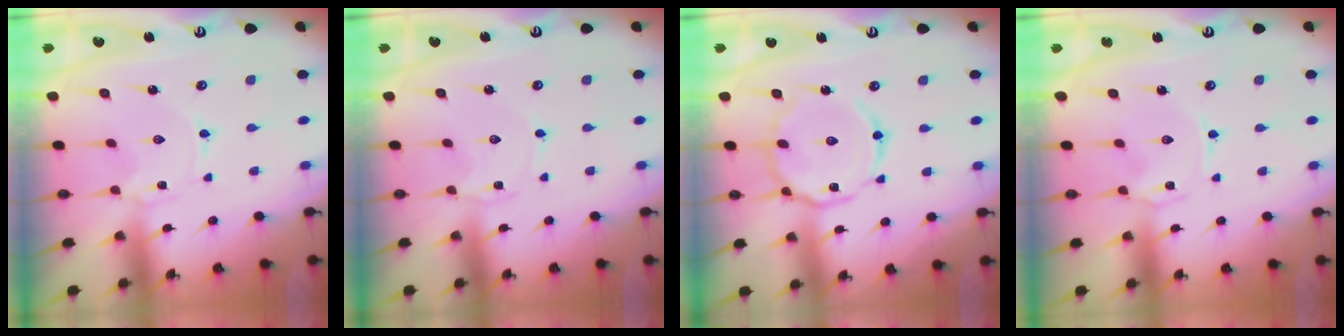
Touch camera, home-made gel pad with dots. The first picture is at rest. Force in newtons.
{"total": 1.3, "press": 1.3, "slide": 0.2}
{"total": 14.4, "press": 14.4, "slide": 1.2}
{"total": 0.0}